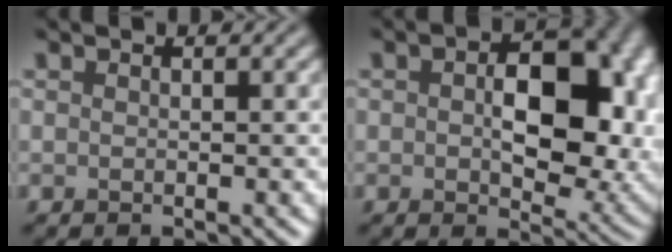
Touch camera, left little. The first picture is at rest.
{"total": 11.5, "force": [0.9, 7.1, 9.0], "torque": [-0.117, -0.003, 0.018]}